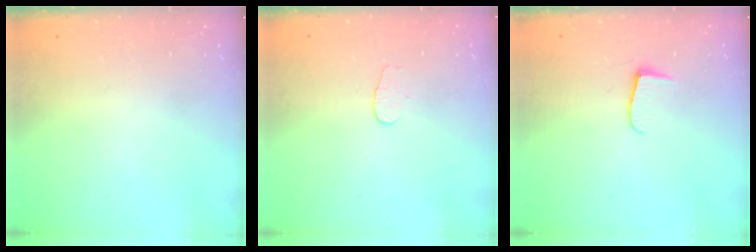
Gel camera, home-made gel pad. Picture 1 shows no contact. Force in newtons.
{"total": 3.3, "press": 3.3, "slide": 0.3}
{"total": 5.1, "press": 5.0, "slide": 0.6}